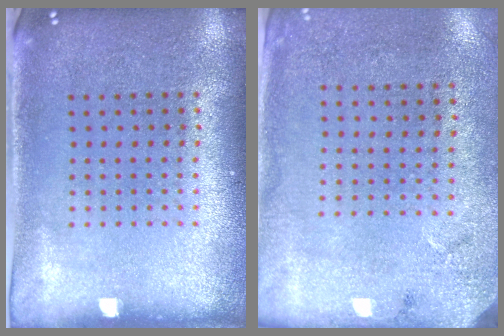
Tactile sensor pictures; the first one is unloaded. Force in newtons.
{"total": 2.7, "press": 2.1, "slide": 1.7}